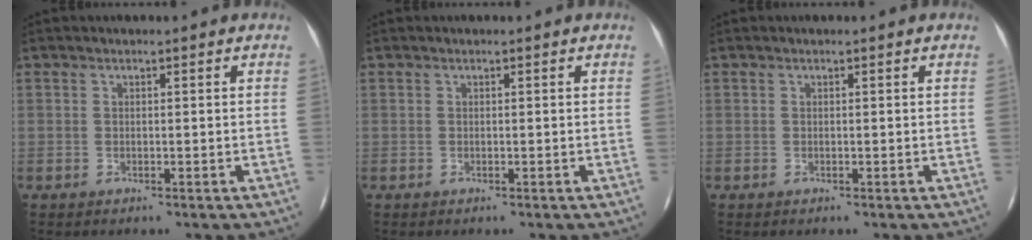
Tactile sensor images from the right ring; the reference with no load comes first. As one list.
[{"total": 0.0}, {"total": 0.0}]